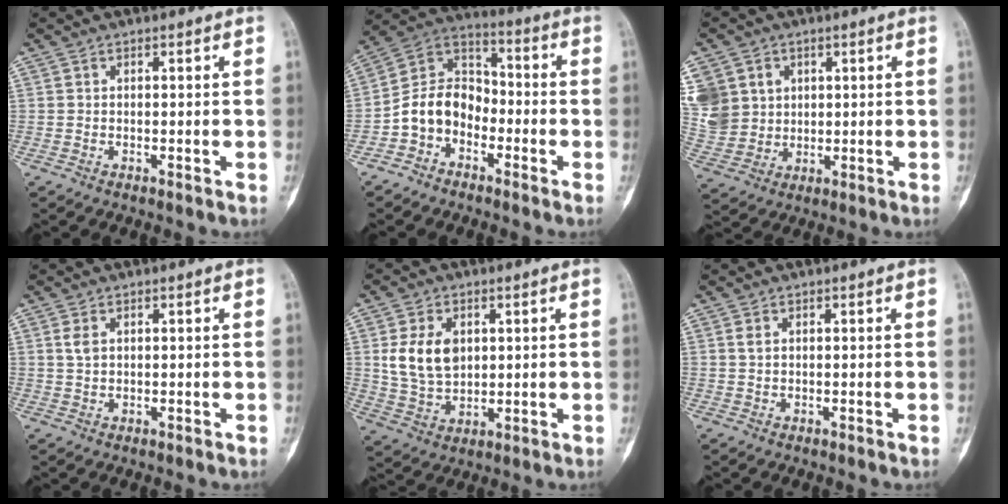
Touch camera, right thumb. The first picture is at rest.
{"total": 10.6, "force": [-4.0, 8.1, 5.6], "torque": [-0.083, 0.063, -0.090]}
{"total": 15.5, "force": [4.5, 13.4, 6.4], "torque": [-0.155, 0.021, 0.112]}
{"total": 2.2, "force": [0.8, 1.3, 1.6], "torque": [-0.034, 0.002, 0.019]}
{"total": 9.5, "force": [2.2, 6.6, 6.4], "torque": [-0.103, -0.010, 0.052]}
{"total": 1.2, "force": [0.5, 0.7, 0.8], "torque": [-0.021, 0.003, 0.013]}